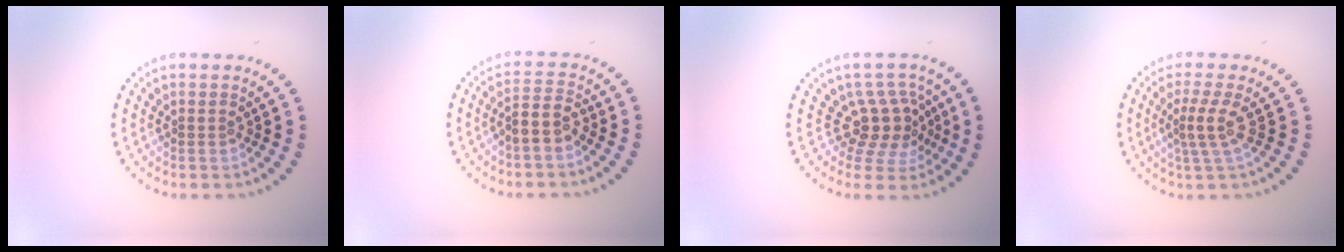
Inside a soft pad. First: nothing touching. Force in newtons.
{"total": 2.5, "press": 2.2, "slide": 1.2}
{"total": 3.7, "press": 2.8, "slide": 2.3}
{"total": 2.5, "press": 1.7, "slide": 1.8}